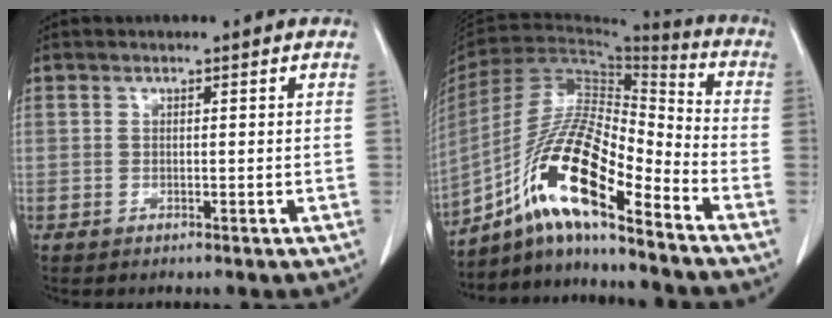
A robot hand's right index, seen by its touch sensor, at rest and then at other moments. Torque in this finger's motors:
{"motor_torque": [1.29, -0.84, 0.56, 0.18]}